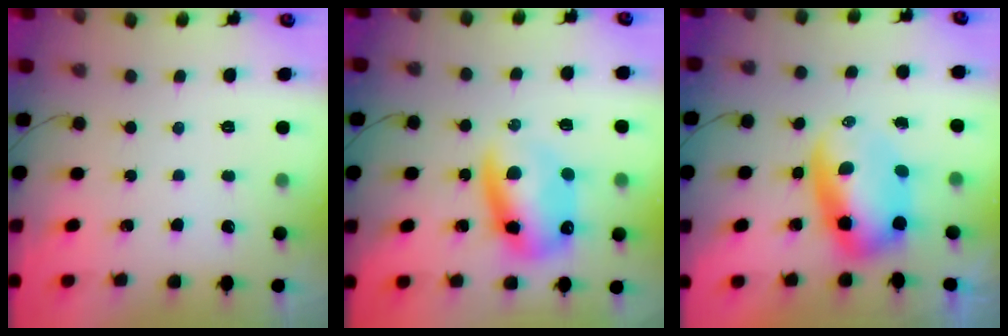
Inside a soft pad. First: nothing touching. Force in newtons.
{"total": 12.9, "press": 12.4, "slide": 3.7}
{"total": 8.4, "press": 8.0, "slide": 2.4}